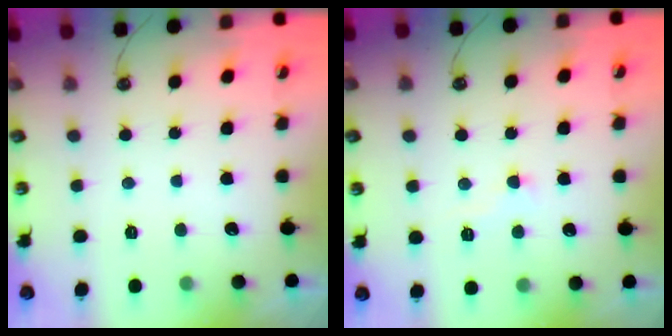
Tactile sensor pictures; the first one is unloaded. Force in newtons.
{"total": 4.0, "press": 3.9, "slide": 0.3}